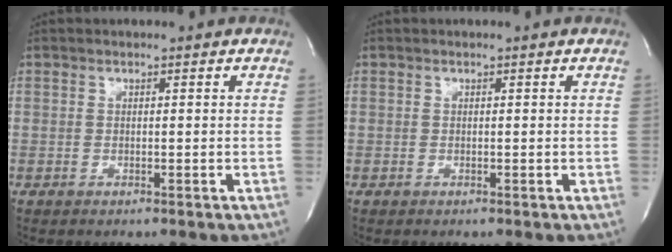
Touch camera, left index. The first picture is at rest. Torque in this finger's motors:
{"motor_torque": [-0.02, 0.02, 0.00, 0.00]}